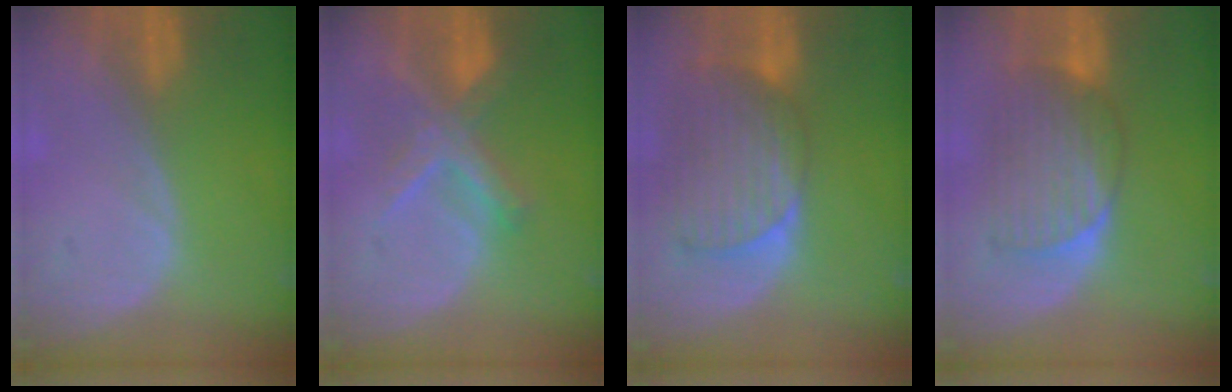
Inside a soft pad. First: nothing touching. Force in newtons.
{"total": 6.7, "press": 6.1, "slide": 2.9}
{"total": 9.3, "press": 8.3, "slide": 4.2}
{"total": 7.4, "press": 7.3, "slide": 0.9}